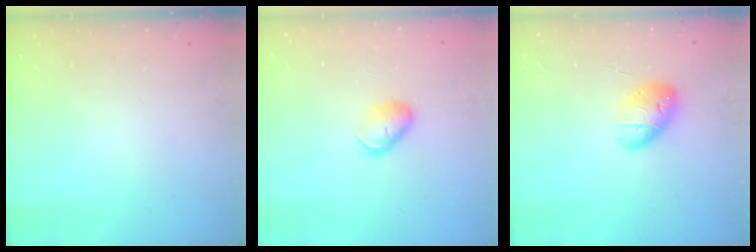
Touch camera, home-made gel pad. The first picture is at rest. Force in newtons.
{"total": 7.3, "press": 7.2, "slide": 0.7}
{"total": 11.3, "press": 11.0, "slide": 2.7}